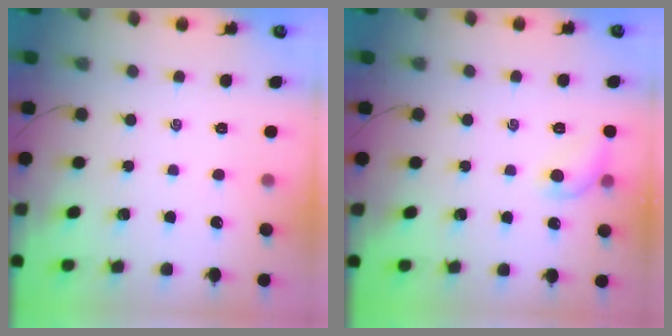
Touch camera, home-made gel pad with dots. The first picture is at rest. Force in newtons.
{"total": 7.8, "press": 7.7, "slide": 1.0}